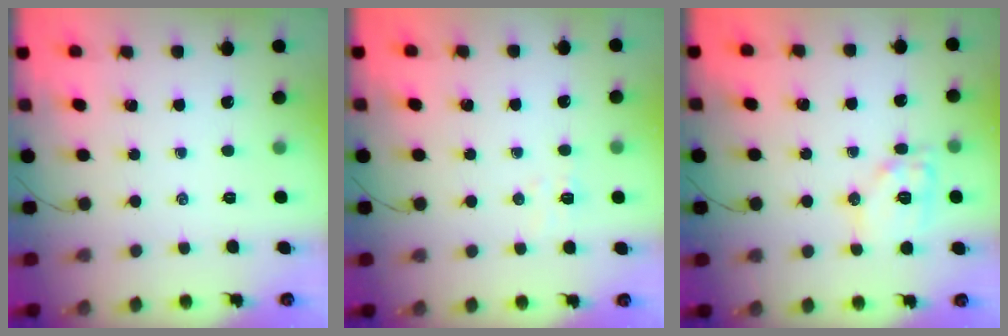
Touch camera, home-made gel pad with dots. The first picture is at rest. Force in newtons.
{"total": 4.3, "press": 4.1, "slide": 1.1}
{"total": 10.7, "press": 10.7, "slide": 0.8}